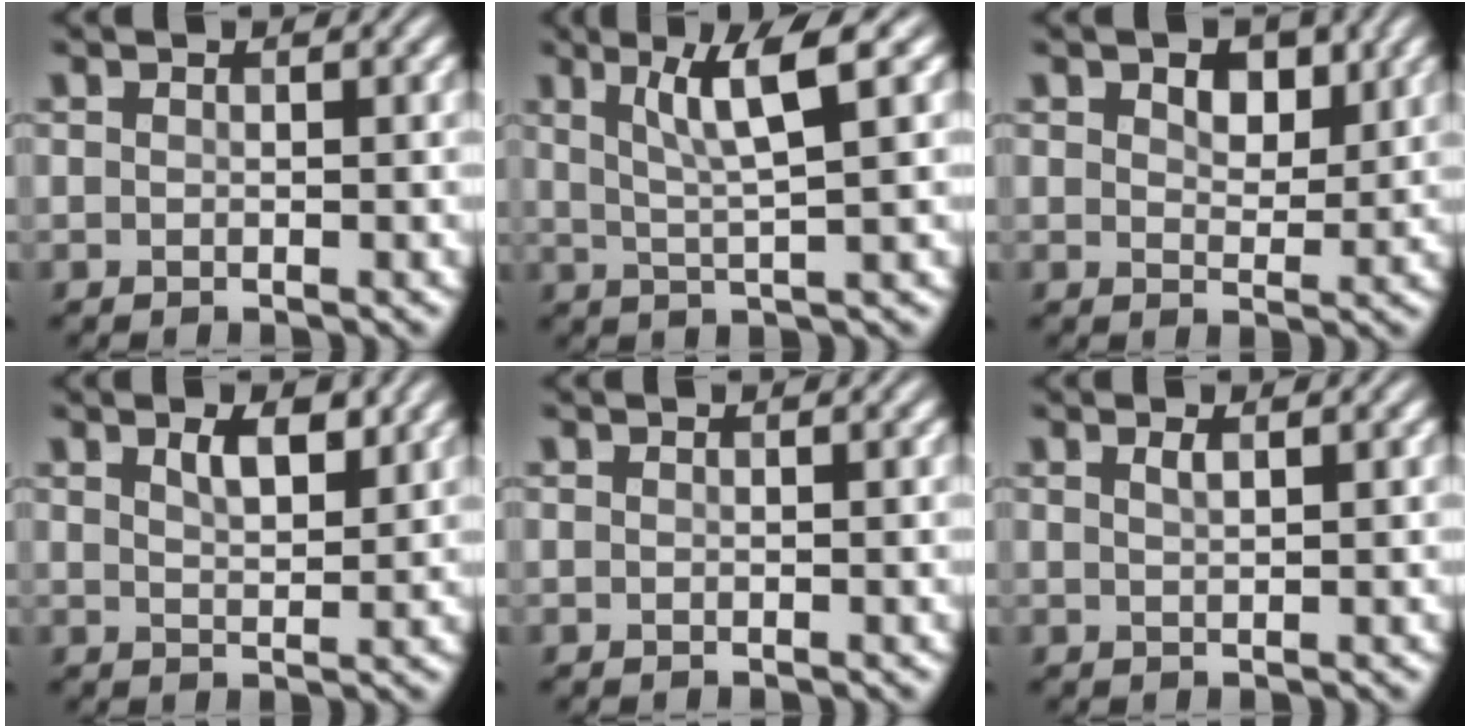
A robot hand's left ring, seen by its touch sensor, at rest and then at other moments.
{"total": 5.0, "force": [2.2, 0.6, 4.5], "torque": [-0.080, 0.002, 0.040]}
{"total": 3.1, "force": [1.5, 1.9, 2.0], "torque": [-0.032, -0.002, 0.020]}
{"total": 2.6, "force": [1.6, 0.9, 1.9], "torque": [-0.032, 0.000, 0.030]}
{"total": 0.0}
{"total": 1.0, "force": [0.6, 0.3, 0.7], "torque": [-0.011, 0.003, 0.010]}